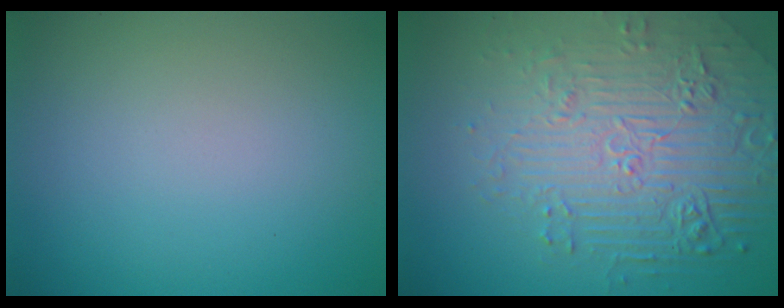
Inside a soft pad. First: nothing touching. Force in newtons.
{"total": 7.6, "press": 5.6, "slide": 5.2}